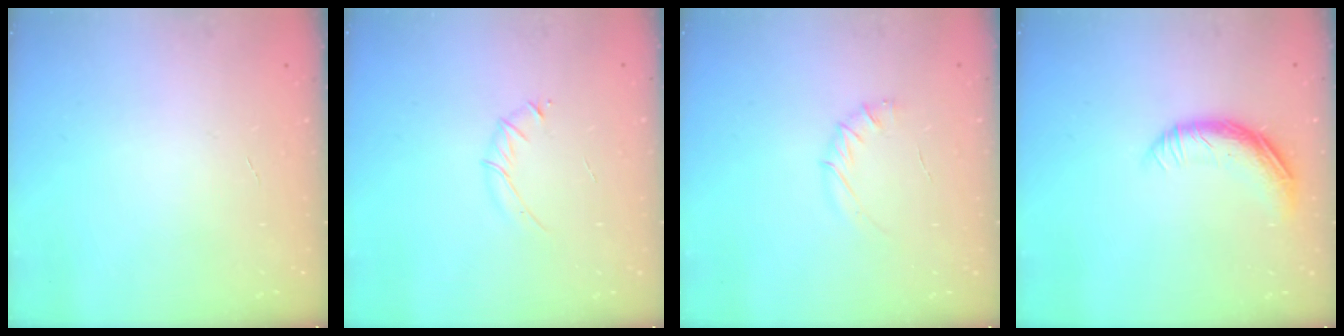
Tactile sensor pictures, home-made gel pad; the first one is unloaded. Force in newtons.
{"total": 3.2, "press": 3.1, "slide": 0.9}
{"total": 3.9, "press": 3.8, "slide": 1.1}
{"total": 10.6, "press": 10.5, "slide": 1.7}